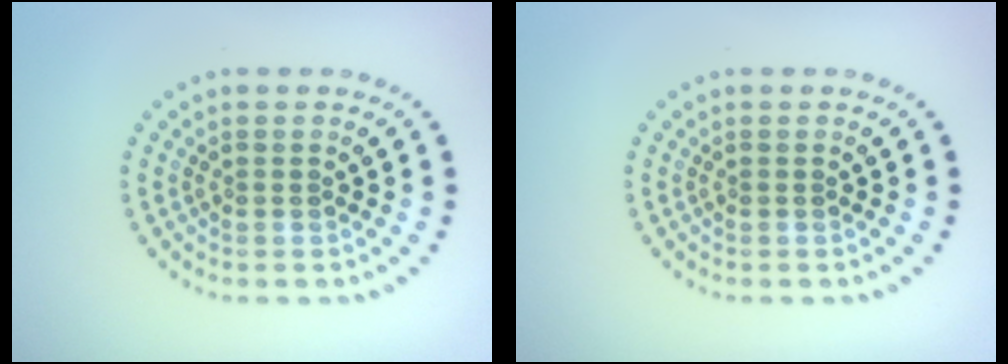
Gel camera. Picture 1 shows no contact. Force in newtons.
{"total": 0.0}